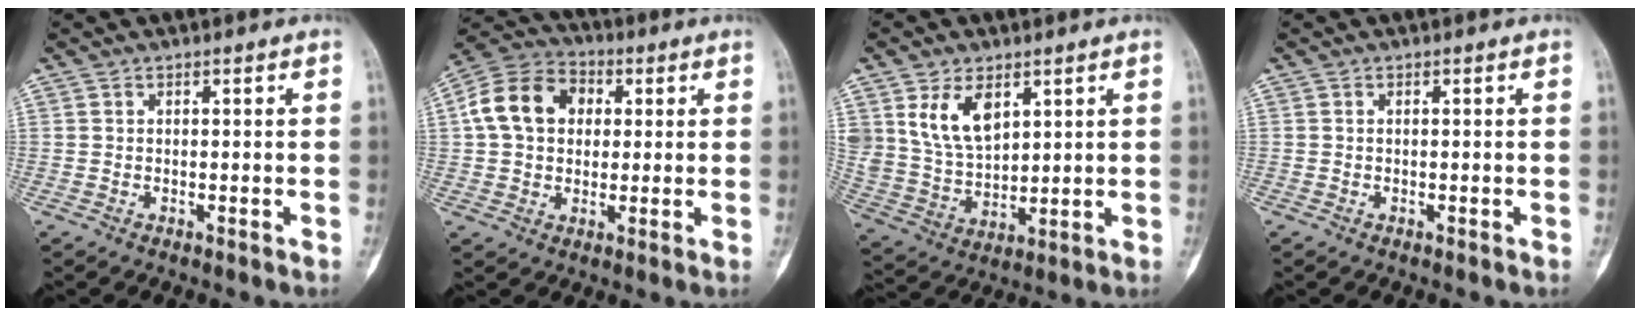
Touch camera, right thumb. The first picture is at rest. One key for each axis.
{"total": 13.7, "fx": 2.3, "fy": 10.6, "fz": 8.3, "tx": -0.133, "ty": 0.021, "tz": 0.030}
{"total": 10.7, "fx": 4.9, "fy": 6.5, "fz": 6.9, "tx": -0.114, "ty": -0.019, "tz": 0.111}
{"total": 0.0}